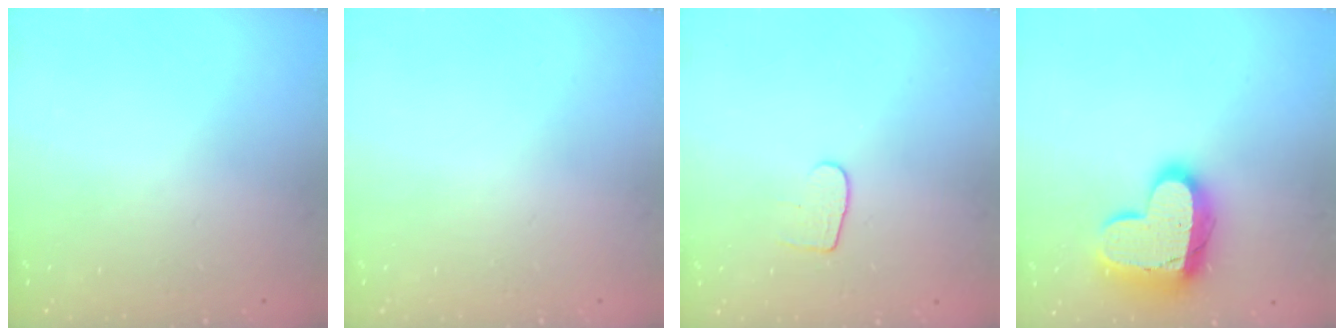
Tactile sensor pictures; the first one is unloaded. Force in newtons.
{"total": 0.0}
{"total": 5.1, "press": 5.1, "slide": 0.4}
{"total": 16.8, "press": 16.7, "slide": 1.4}